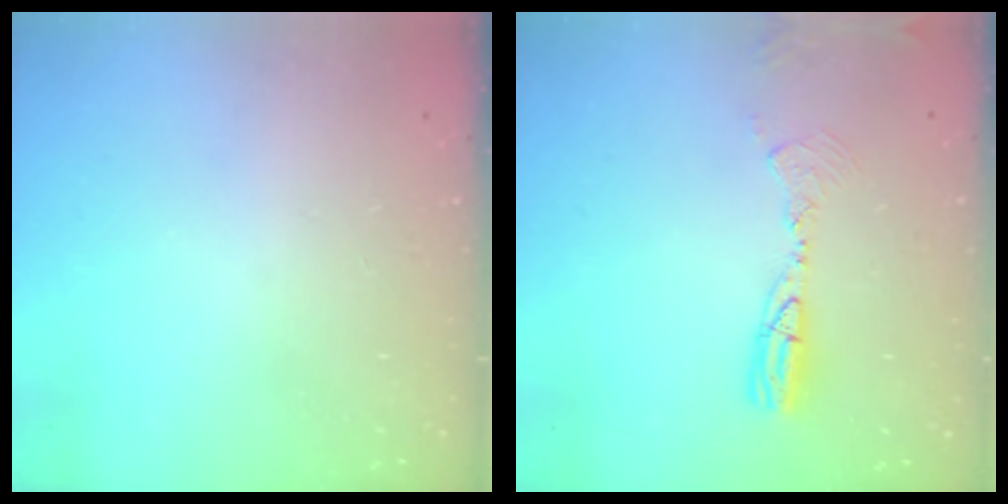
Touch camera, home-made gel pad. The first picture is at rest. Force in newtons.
{"total": 9.2, "press": 9.0, "slide": 2.2}